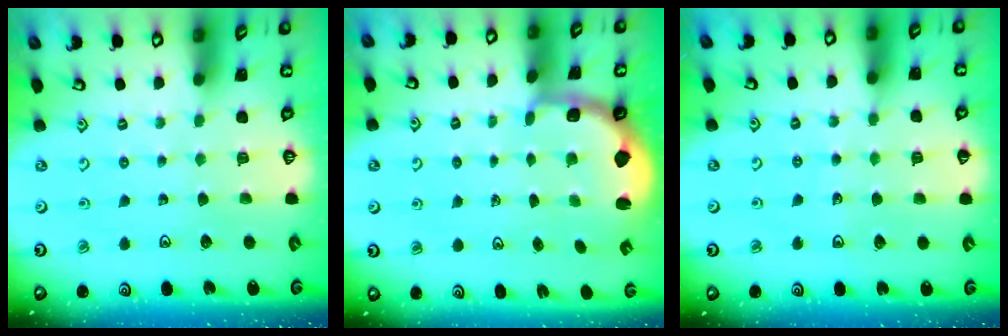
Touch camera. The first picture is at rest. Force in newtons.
{"total": 2.4, "press": 1.2, "slide": 2.1}
{"total": 2.9, "press": 2.1, "slide": 2.1}